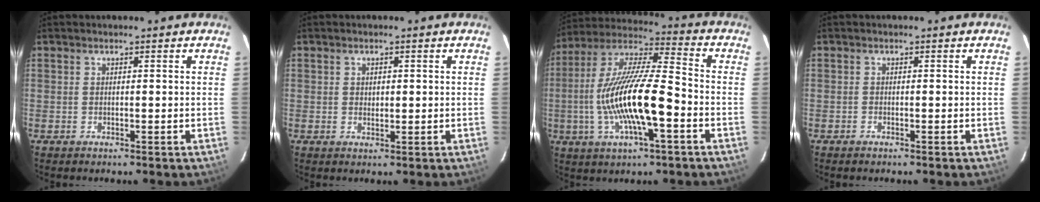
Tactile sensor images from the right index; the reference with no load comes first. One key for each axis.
{"total": 1.5, "fx": 0.3, "fy": 1.2, "fz": 0.9, "tx": -0.012, "ty": 0.003, "tz": 0.006}
{"total": 18.5, "fx": -4.5, "fy": 4.3, "fz": 17.4, "tx": -0.336, "ty": -0.003, "tz": -0.087}
{"total": 0.5, "fx": -0.5, "fy": 0.2, "fz": 0.1, "tx": -0.003, "ty": 0.000, "tz": -0.011}